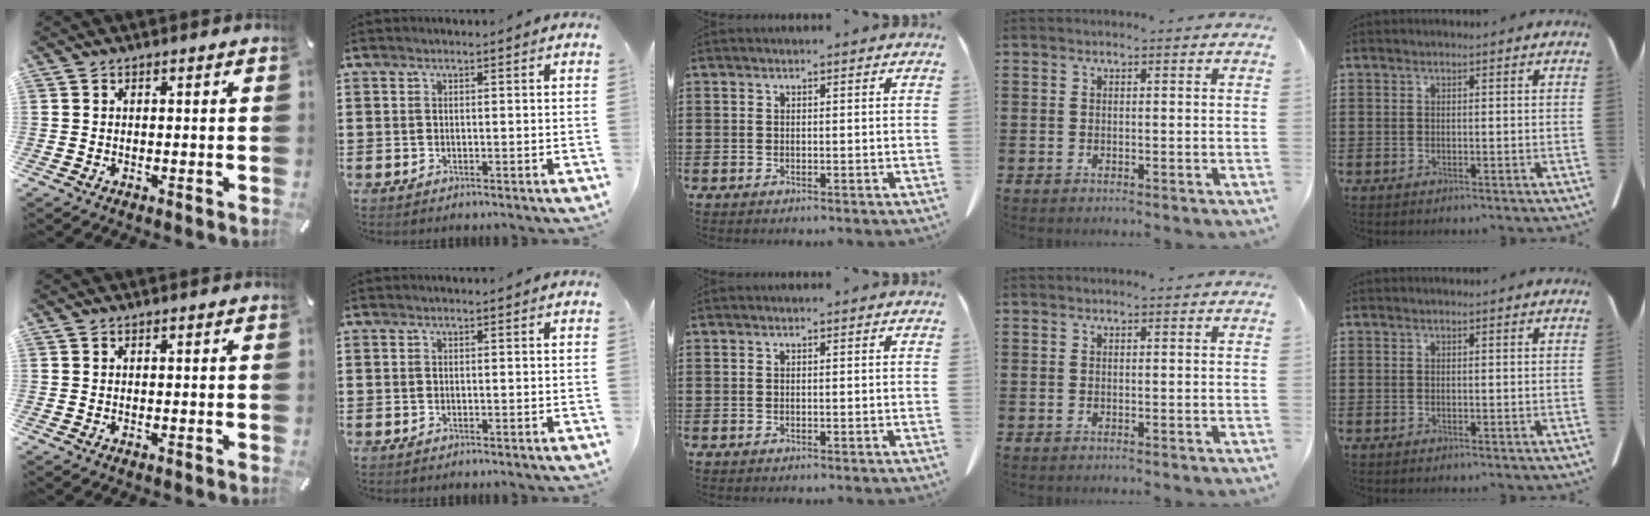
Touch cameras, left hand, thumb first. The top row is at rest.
{}